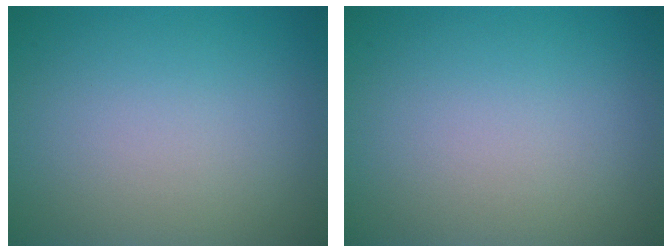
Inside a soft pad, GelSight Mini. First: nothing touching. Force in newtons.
{"total": 0.0}